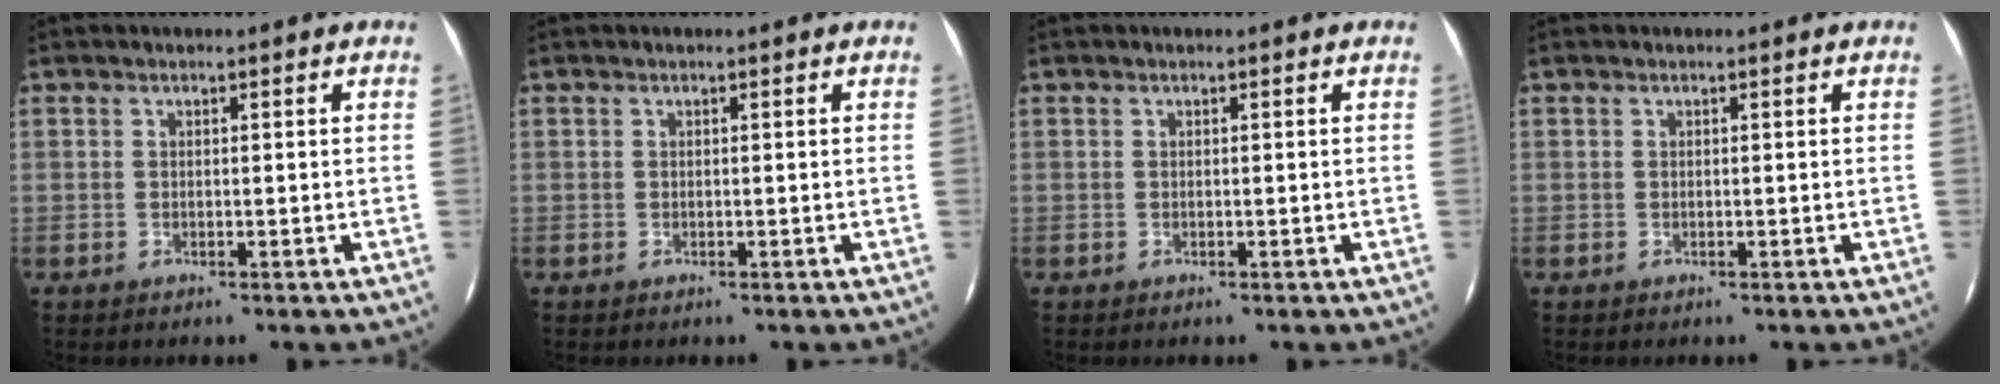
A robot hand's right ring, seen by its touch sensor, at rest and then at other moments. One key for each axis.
{"total": 0.0}
{"total": 0.0}
{"total": 0.0}